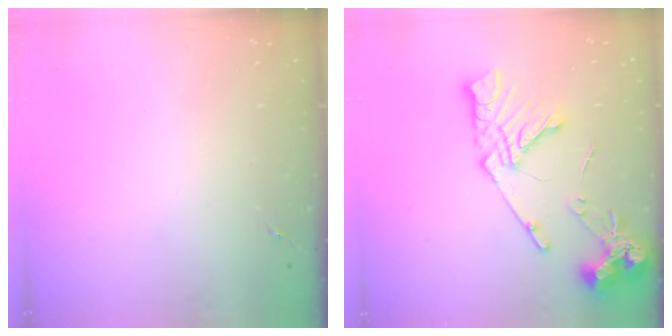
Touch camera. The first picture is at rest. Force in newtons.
{"total": 16.4, "press": 16.3, "slide": 1.9}